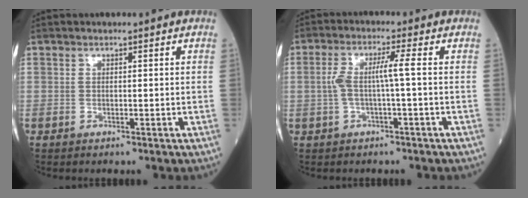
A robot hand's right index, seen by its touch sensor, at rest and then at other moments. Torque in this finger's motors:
{"motor_torque": [0.82, 0.00, 0.35, 0.11]}